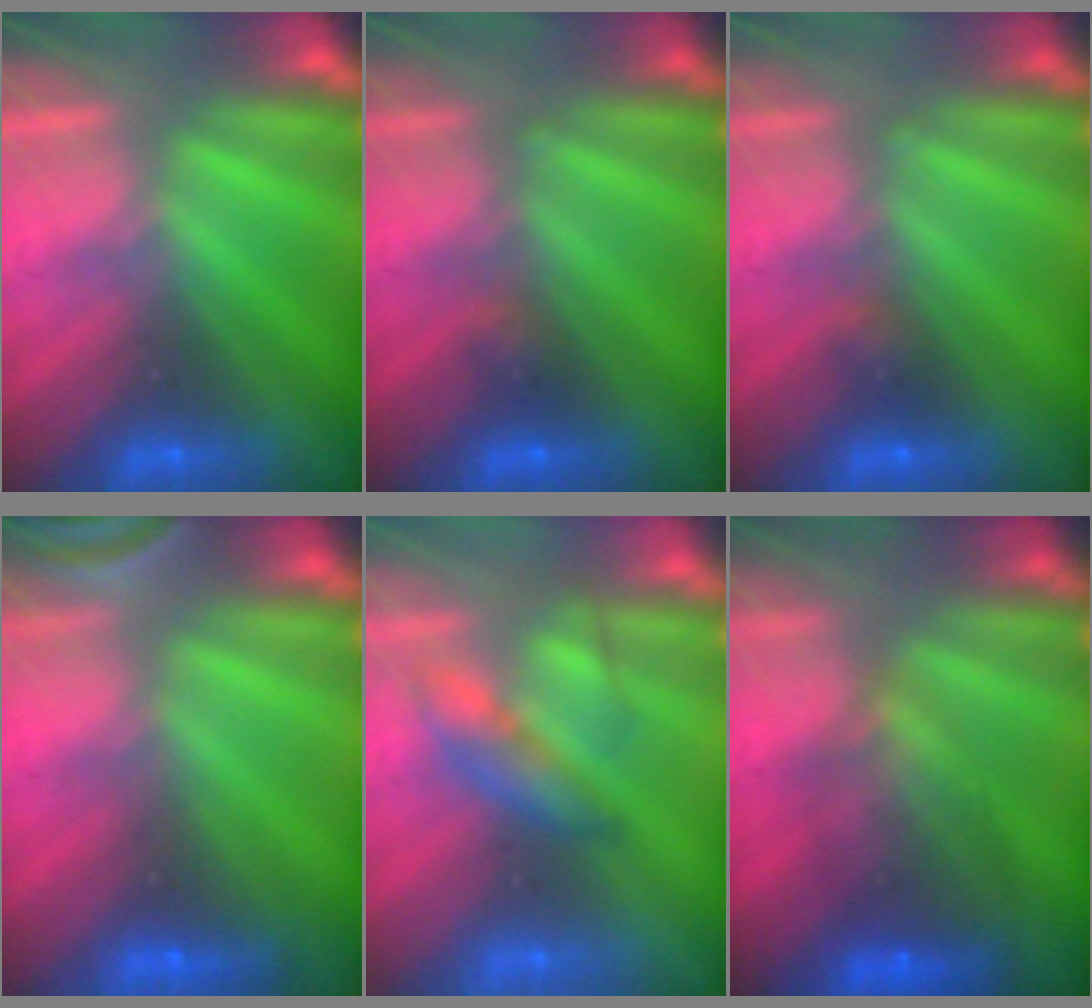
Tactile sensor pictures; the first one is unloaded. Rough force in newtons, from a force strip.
{"total": 2.3}
{"total": 2.3}
{"total": 5.8}
{"total": 2.3}
{"total": 5.9}